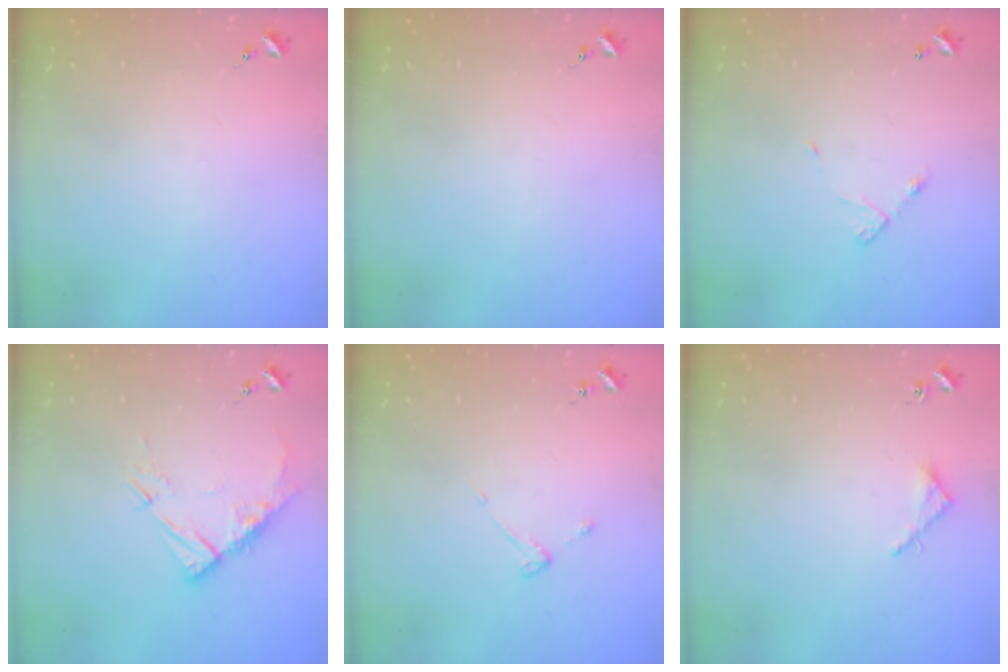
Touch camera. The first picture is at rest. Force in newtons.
{"total": 0.0}
{"total": 5.5, "press": 5.5, "slide": 0.3}
{"total": 10.7, "press": 10.7, "slide": 0.9}
{"total": 3.1, "press": 3.0, "slide": 0.5}
{"total": 3.3, "press": 3.3, "slide": 0.3}